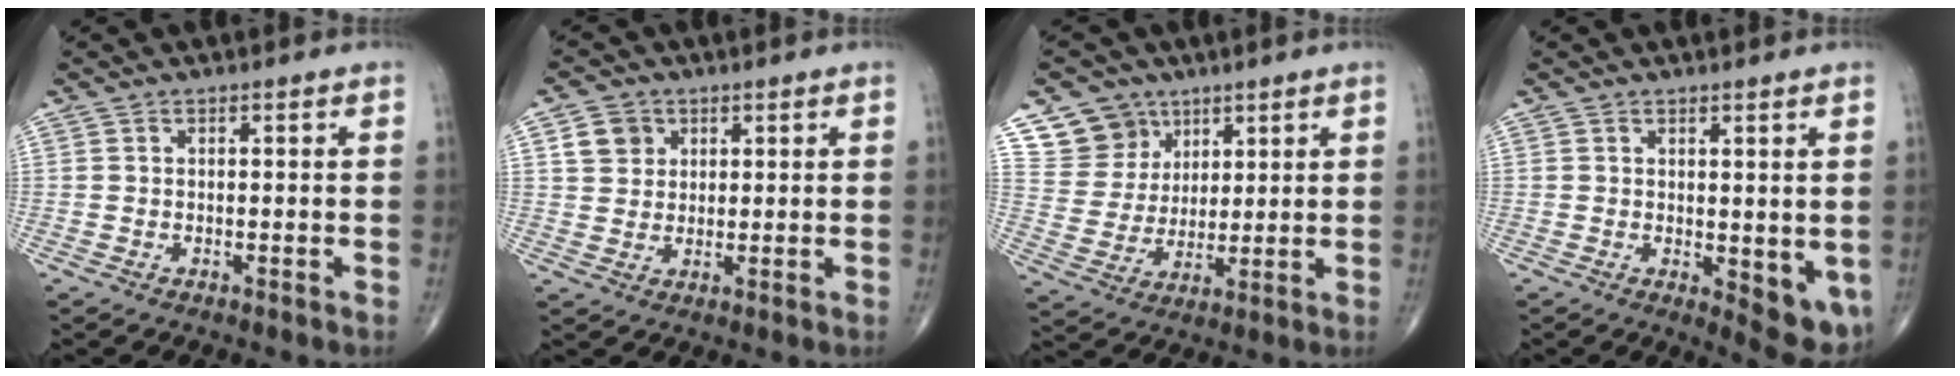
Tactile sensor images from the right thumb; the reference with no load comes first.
{"total": 5.0, "force": [2.0, 4.3, 1.7], "torque": [-0.011, -0.005, 0.034]}
{"total": 9.2, "force": [5.6, 7.2, 1.2], "torque": [0.014, -0.037, 0.112]}
{"total": 6.8, "force": [-0.4, 2.9, 6.1], "torque": [-0.065, -0.018, 0.003]}